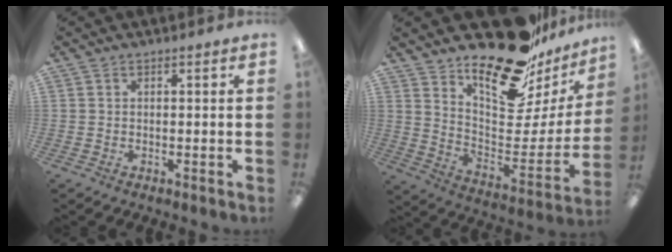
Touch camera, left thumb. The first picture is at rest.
{"total": 22.6, "force": [18.9, 7.0, 10.2], "torque": [-0.141, -0.148, 0.317]}